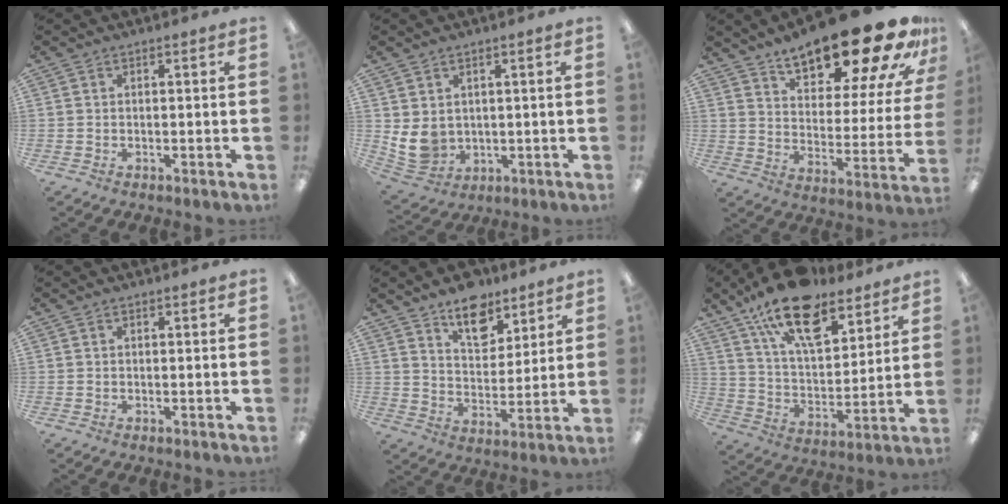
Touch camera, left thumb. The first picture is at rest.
{"total": 7.1, "force": [1.9, 5.7, 3.7], "torque": [-0.092, -0.012, 0.040]}
{"total": 23.8, "force": [18.0, 7.3, 13.7], "torque": [-0.194, -0.114, 0.290]}
{"total": 0.0}
{"total": 11.7, "force": [8.9, 6.0, 4.8], "torque": [-0.060, -0.054, 0.158]}
{"total": 20.1, "force": [13.7, 9.2, 11.4], "torque": [-0.188, -0.073, 0.240]}